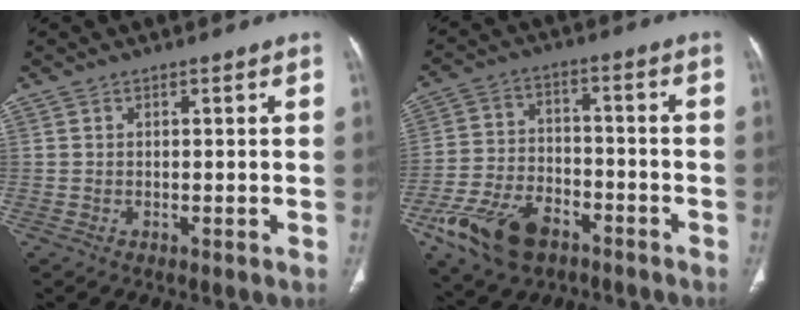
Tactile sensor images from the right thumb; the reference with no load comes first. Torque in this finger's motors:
{"motor_torque": [0.21, 0.13, 1.21, -0.53, 0.13]}